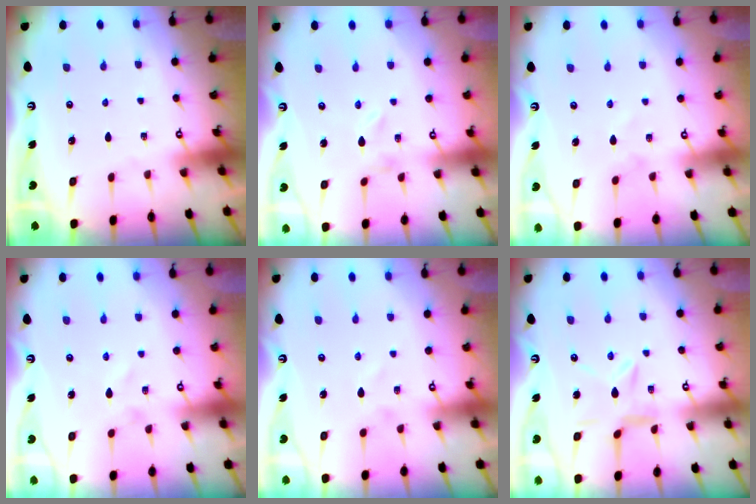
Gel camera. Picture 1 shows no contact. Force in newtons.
{"total": 0.0}
{"total": 0.9, "press": 0.9, "slide": 0.3}
{"total": 0.0}
{"total": 0.6, "press": 0.6, "slide": 0.2}
{"total": 6.8, "press": 6.8, "slide": 0.6}